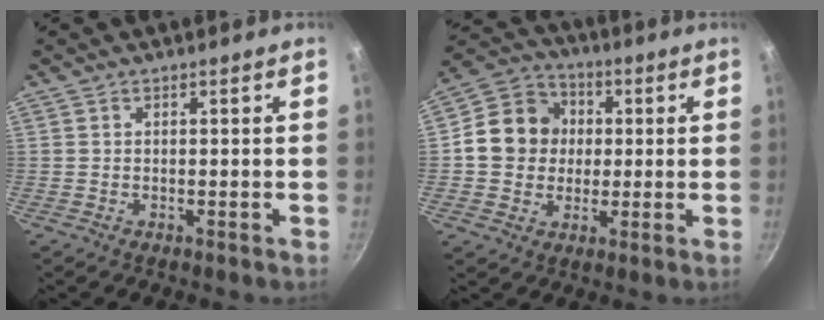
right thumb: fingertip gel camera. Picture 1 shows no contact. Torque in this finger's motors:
{"motor_torque": [0.64, 2.65, 0.78, -0.60, 0.04]}